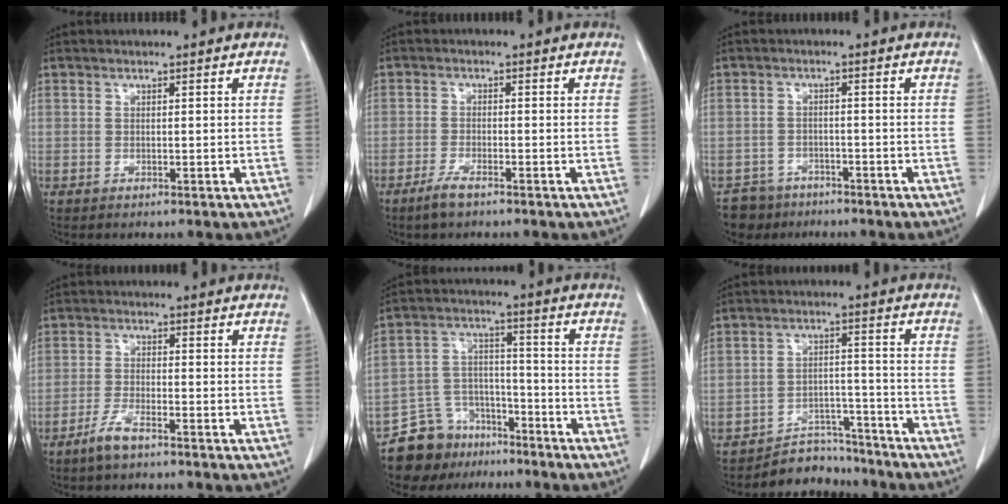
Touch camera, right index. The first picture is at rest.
{"total": 2.9, "force": [-2.3, 0.2, 1.8], "torque": [-0.043, -0.004, -0.045]}
{"total": 4.4, "force": [-3.5, 2.6, -0.6], "torque": [0.013, 0.004, -0.061]}
{"total": 3.8, "force": [-2.9, 0.4, 2.4], "torque": [-0.053, -0.003, -0.058]}
{"total": 9.5, "force": [-7.7, 5.5, 0.9], "torque": [-0.022, 0.038, -0.130]}
{"total": 7.6, "force": [-7.1, 2.7, -0.5], "torque": [0.022, 0.038, -0.113]}